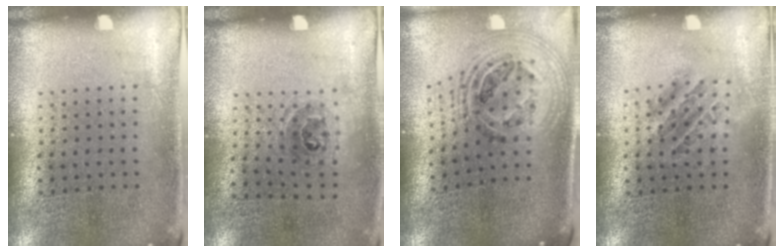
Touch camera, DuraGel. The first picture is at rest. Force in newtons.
{"total": 1.0, "press": 0.7, "slide": 0.8}
{"total": 1.8, "press": 1.5, "slide": 1.1}
{"total": 1.2, "press": 1.1, "slide": 0.6}